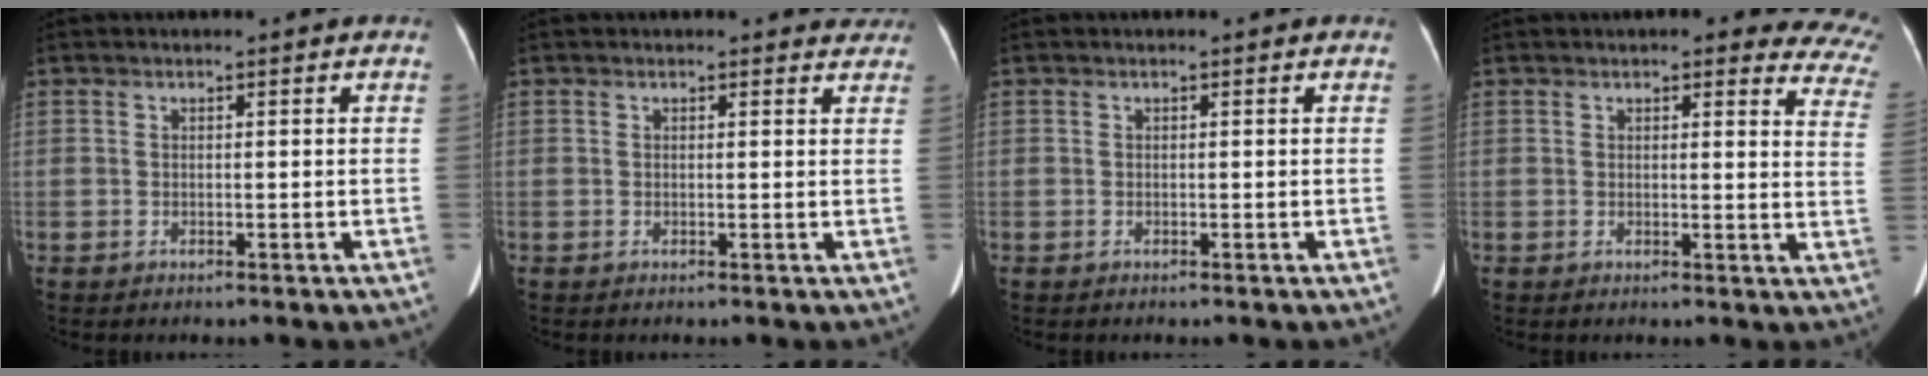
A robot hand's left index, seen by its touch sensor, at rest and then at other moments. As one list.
[{"total": 3.1, "force": [2.8, 1.2, 0.0], "torque": [0.011, -0.011, 0.006]}, {"total": 0.0}, {"total": 14.6, "force": [12.7, 3.5, 6.3], "torque": [-0.032, -0.032, 0.107]}]